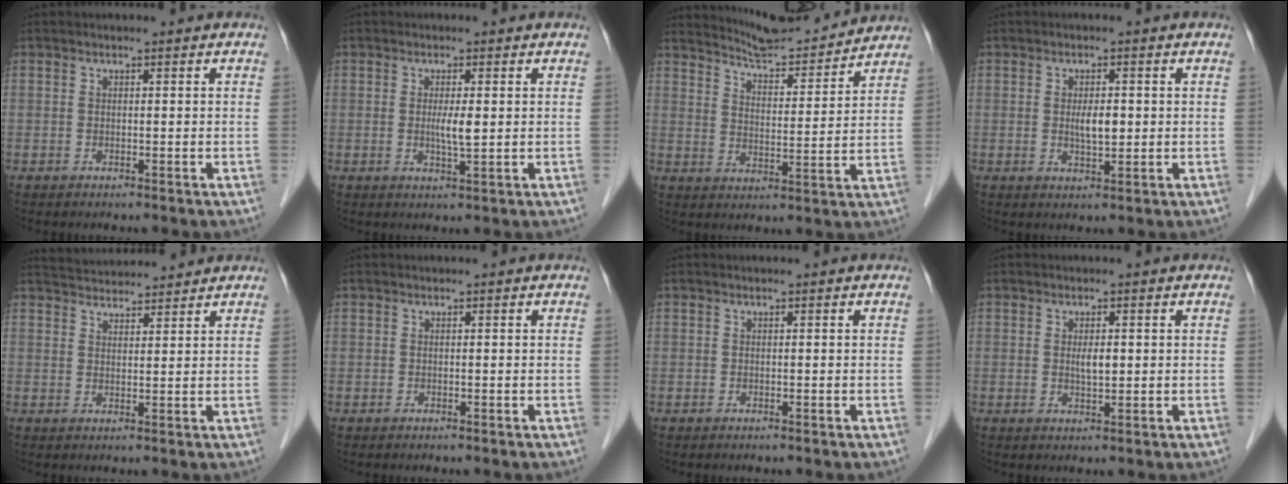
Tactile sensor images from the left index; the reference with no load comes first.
{"total": 2.8, "force": [0.2, 0.3, 2.8], "torque": [-0.053, -0.004, 0.004]}
{"total": 11.3, "force": [11.1, 0.3, 2.1], "torque": [-0.041, 0.004, 0.169]}
{"total": 3.1, "force": [0.1, 1.1, 3.0], "torque": [-0.053, -0.002, 0.004]}
{"total": 7.0, "force": [6.8, 0.8, 1.3], "torque": [-0.026, 0.031, 0.106]}
{"total": 0.0}
{"total": 0.0}
{"total": 2.2, "force": [0.3, 0.7, 2.0], "torque": [-0.037, -0.001, 0.006]}